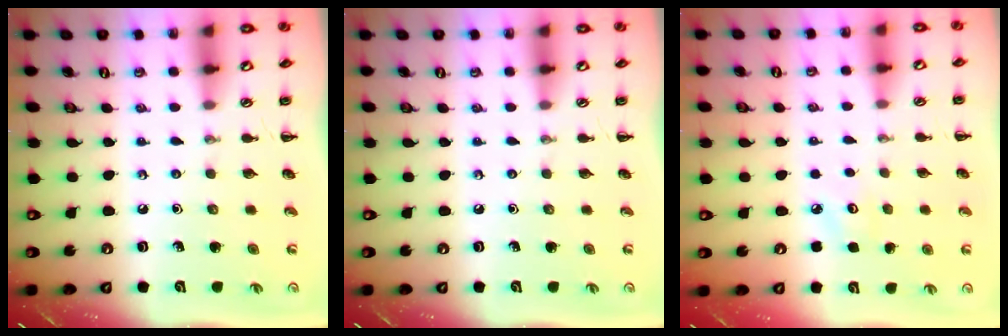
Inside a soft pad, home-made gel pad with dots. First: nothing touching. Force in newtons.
{"total": 0.0}
{"total": 2.9, "press": 2.8, "slide": 0.7}